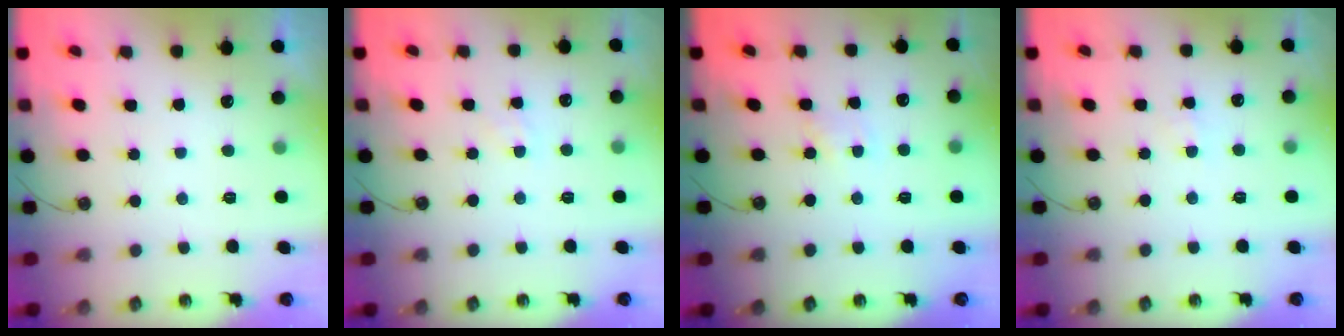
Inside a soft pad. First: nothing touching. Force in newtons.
{"total": 2.9, "press": 2.9, "slide": 0.5}
{"total": 1.8, "press": 1.7, "slide": 0.3}
{"total": 2.3, "press": 2.3, "slide": 0.4}